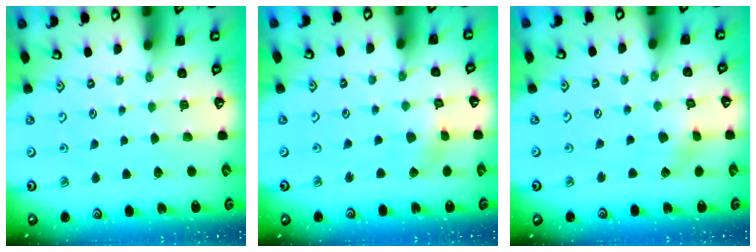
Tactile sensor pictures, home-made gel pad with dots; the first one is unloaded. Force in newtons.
{"total": 2.6, "press": 2.6, "slide": 0.3}
{"total": 3.0, "press": 3.0, "slide": 0.2}